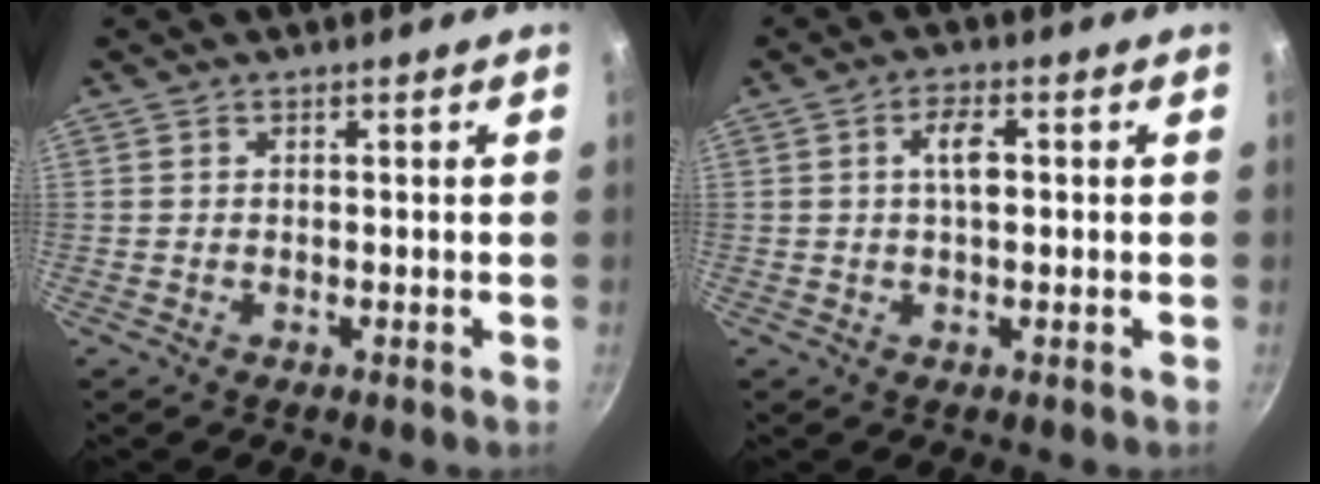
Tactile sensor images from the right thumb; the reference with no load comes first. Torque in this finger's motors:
{"motor_torque": [2.14, 2.38, 0.60, 0.12, -0.01]}